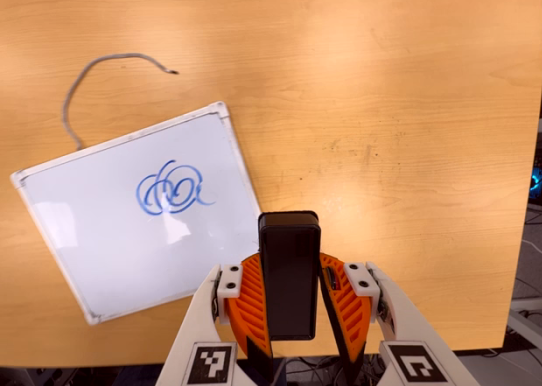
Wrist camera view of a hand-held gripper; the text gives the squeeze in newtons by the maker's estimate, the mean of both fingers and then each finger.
{"total": 6.7, "left": 6.3, "right": 7.1}